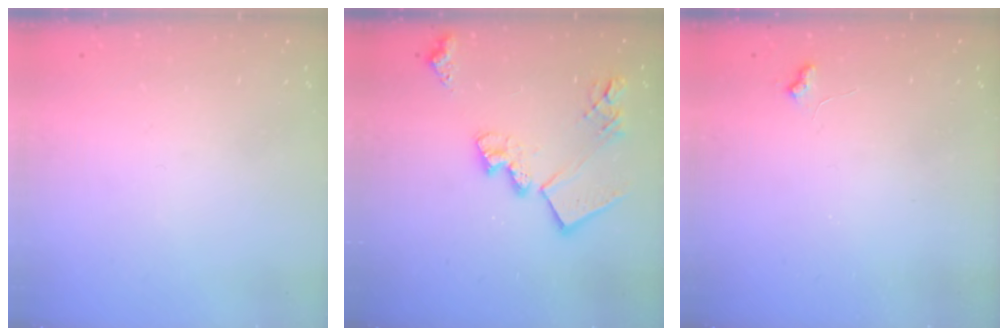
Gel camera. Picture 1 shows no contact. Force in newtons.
{"total": 18.4, "press": 18.4, "slide": 1.3}
{"total": 5.8, "press": 5.8, "slide": 0.7}